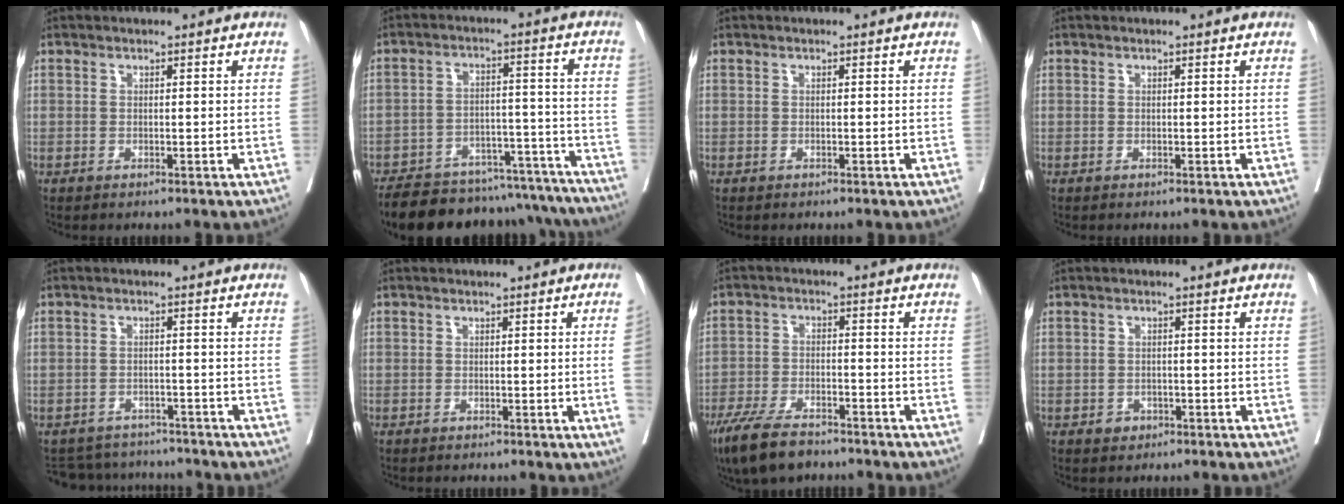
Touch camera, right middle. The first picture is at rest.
{"total": 22.6, "force": [-20.5, 6.7, 7.0], "torque": [-0.090, 0.014, -0.273]}
{"total": 0.0}
{"total": 0.0}
{"total": 7.1, "force": [-6.9, 1.8, 0.1], "torque": [0.001, 0.012, -0.094]}
{"total": 2.5, "force": [-0.3, -1.2, 2.2], "torque": [-0.027, -0.005, -0.002]}
{"total": 8.8, "force": [-6.8, 2.5, 4.9], "torque": [-0.095, -0.017, -0.122]}
{"total": 2.1, "force": [-1.2, 1.5, 0.8], "torque": [-0.011, 0.004, -0.013]}